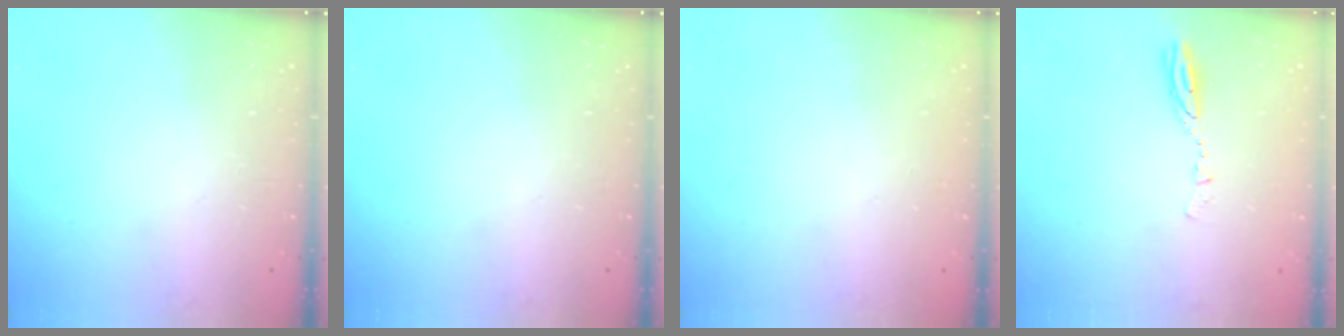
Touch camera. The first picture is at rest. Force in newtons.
{"total": 0.0}
{"total": 0.0}
{"total": 3.8, "press": 3.8, "slide": 0.4}